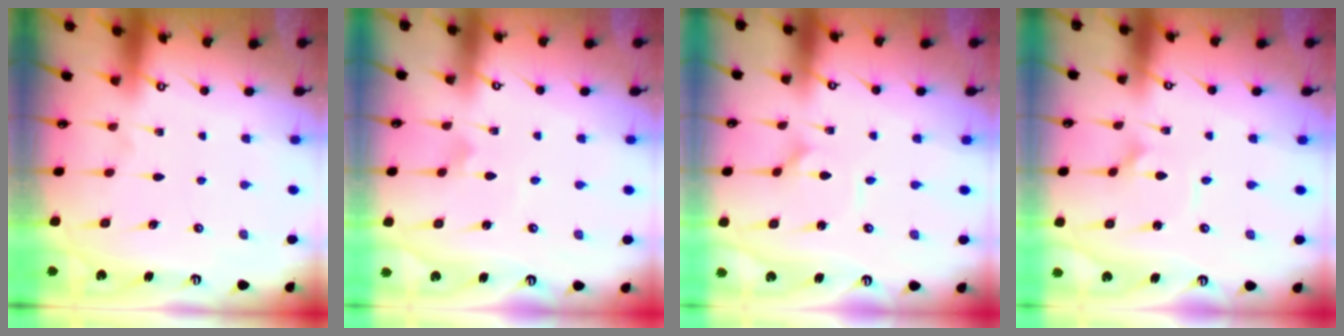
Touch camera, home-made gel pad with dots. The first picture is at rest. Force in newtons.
{"total": 1.9, "press": 1.9, "slide": 0.1}
{"total": 1.1, "press": 1.1, "slide": 0.0}
{"total": 1.6, "press": 1.6, "slide": 0.1}